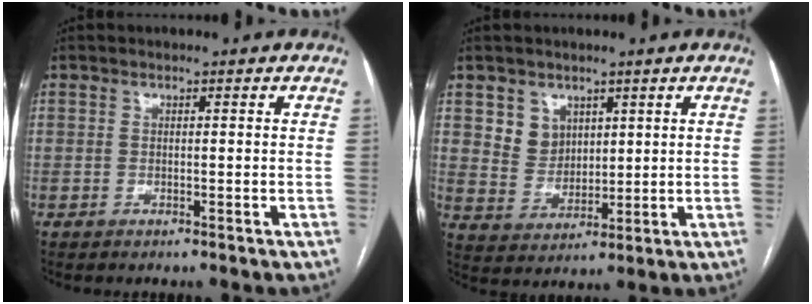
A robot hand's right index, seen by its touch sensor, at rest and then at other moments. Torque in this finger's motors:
{"motor_torque": [0.12, 0.05, 0.07, 0.03]}